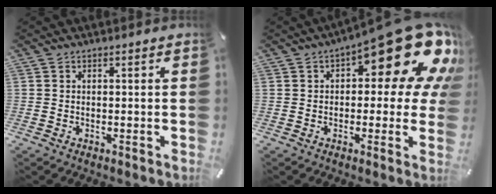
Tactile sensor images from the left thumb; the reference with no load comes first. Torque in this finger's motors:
{"motor_torque": [2.51, 2.50, 1.65, -1.12, 0.25]}